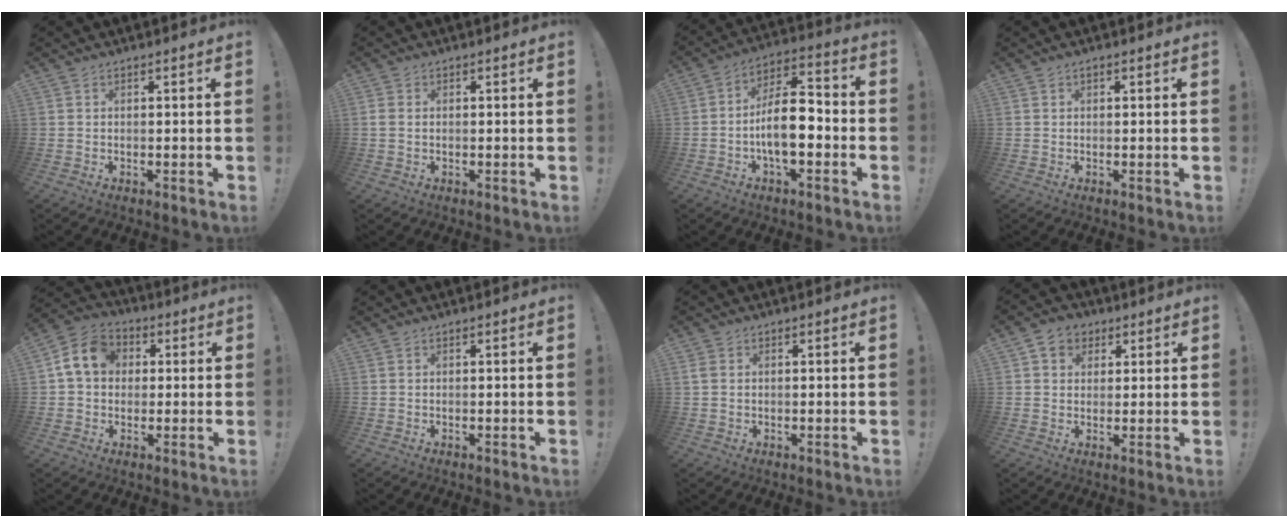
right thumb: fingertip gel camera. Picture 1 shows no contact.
{"total": 1.5, "force": [0.3, 1.1, 1.0], "torque": [-0.023, 0.007, 0.007]}
{"total": 13.7, "force": [-3.4, 6.1, 11.8], "torque": [-0.217, 0.014, -0.063]}
{"total": 0.5, "force": [0.1, 0.4, 0.3], "torque": [-0.007, 0.002, 0.002]}
{"total": 10.9, "force": [2.5, 8.9, 5.7], "torque": [-0.091, 0.012, 0.055]}
{"total": 0.0}
{"total": 1.9, "force": [0.2, 1.5, 1.1], "torque": [-0.023, 0.006, 0.005]}
{"total": 6.5, "force": [2.6, 5.5, 2.2], "torque": [-0.039, -0.001, 0.052]}